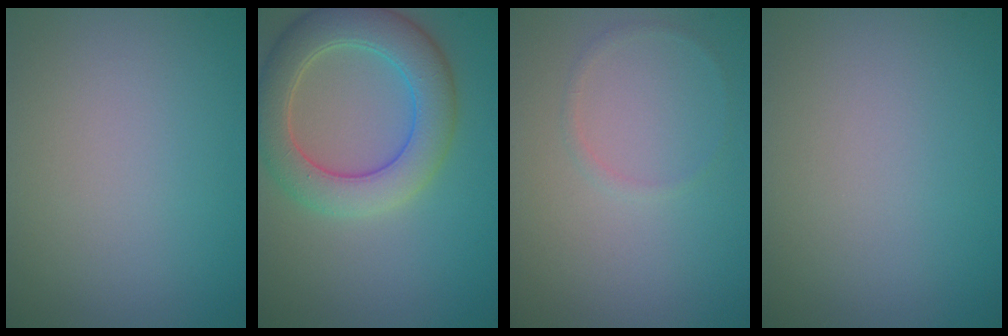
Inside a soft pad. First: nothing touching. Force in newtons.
{"total": 6.4, "press": 6.4, "slide": 0.4}
{"total": 0.6, "press": 0.6, "slide": 0.1}
{"total": 0.0}